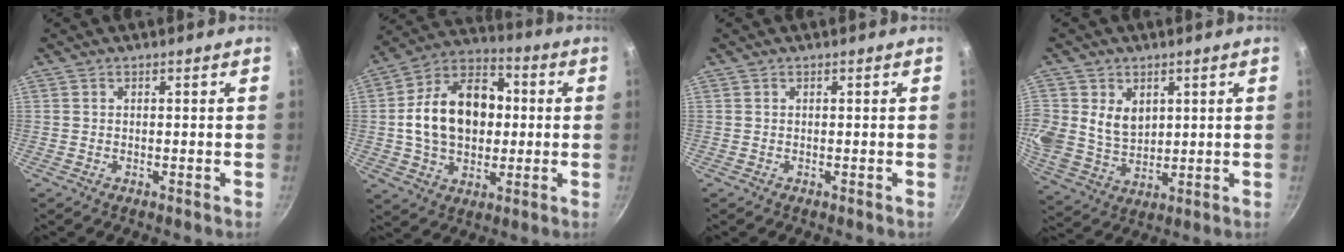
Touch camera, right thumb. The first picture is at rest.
{"total": 18.9, "force": [0.9, 13.4, 13.2], "torque": [-0.190, 0.030, 0.005]}
{"total": 0.0}
{"total": 11.9, "force": [3.2, 9.4, 6.6], "torque": [-0.134, -0.012, 0.075]}